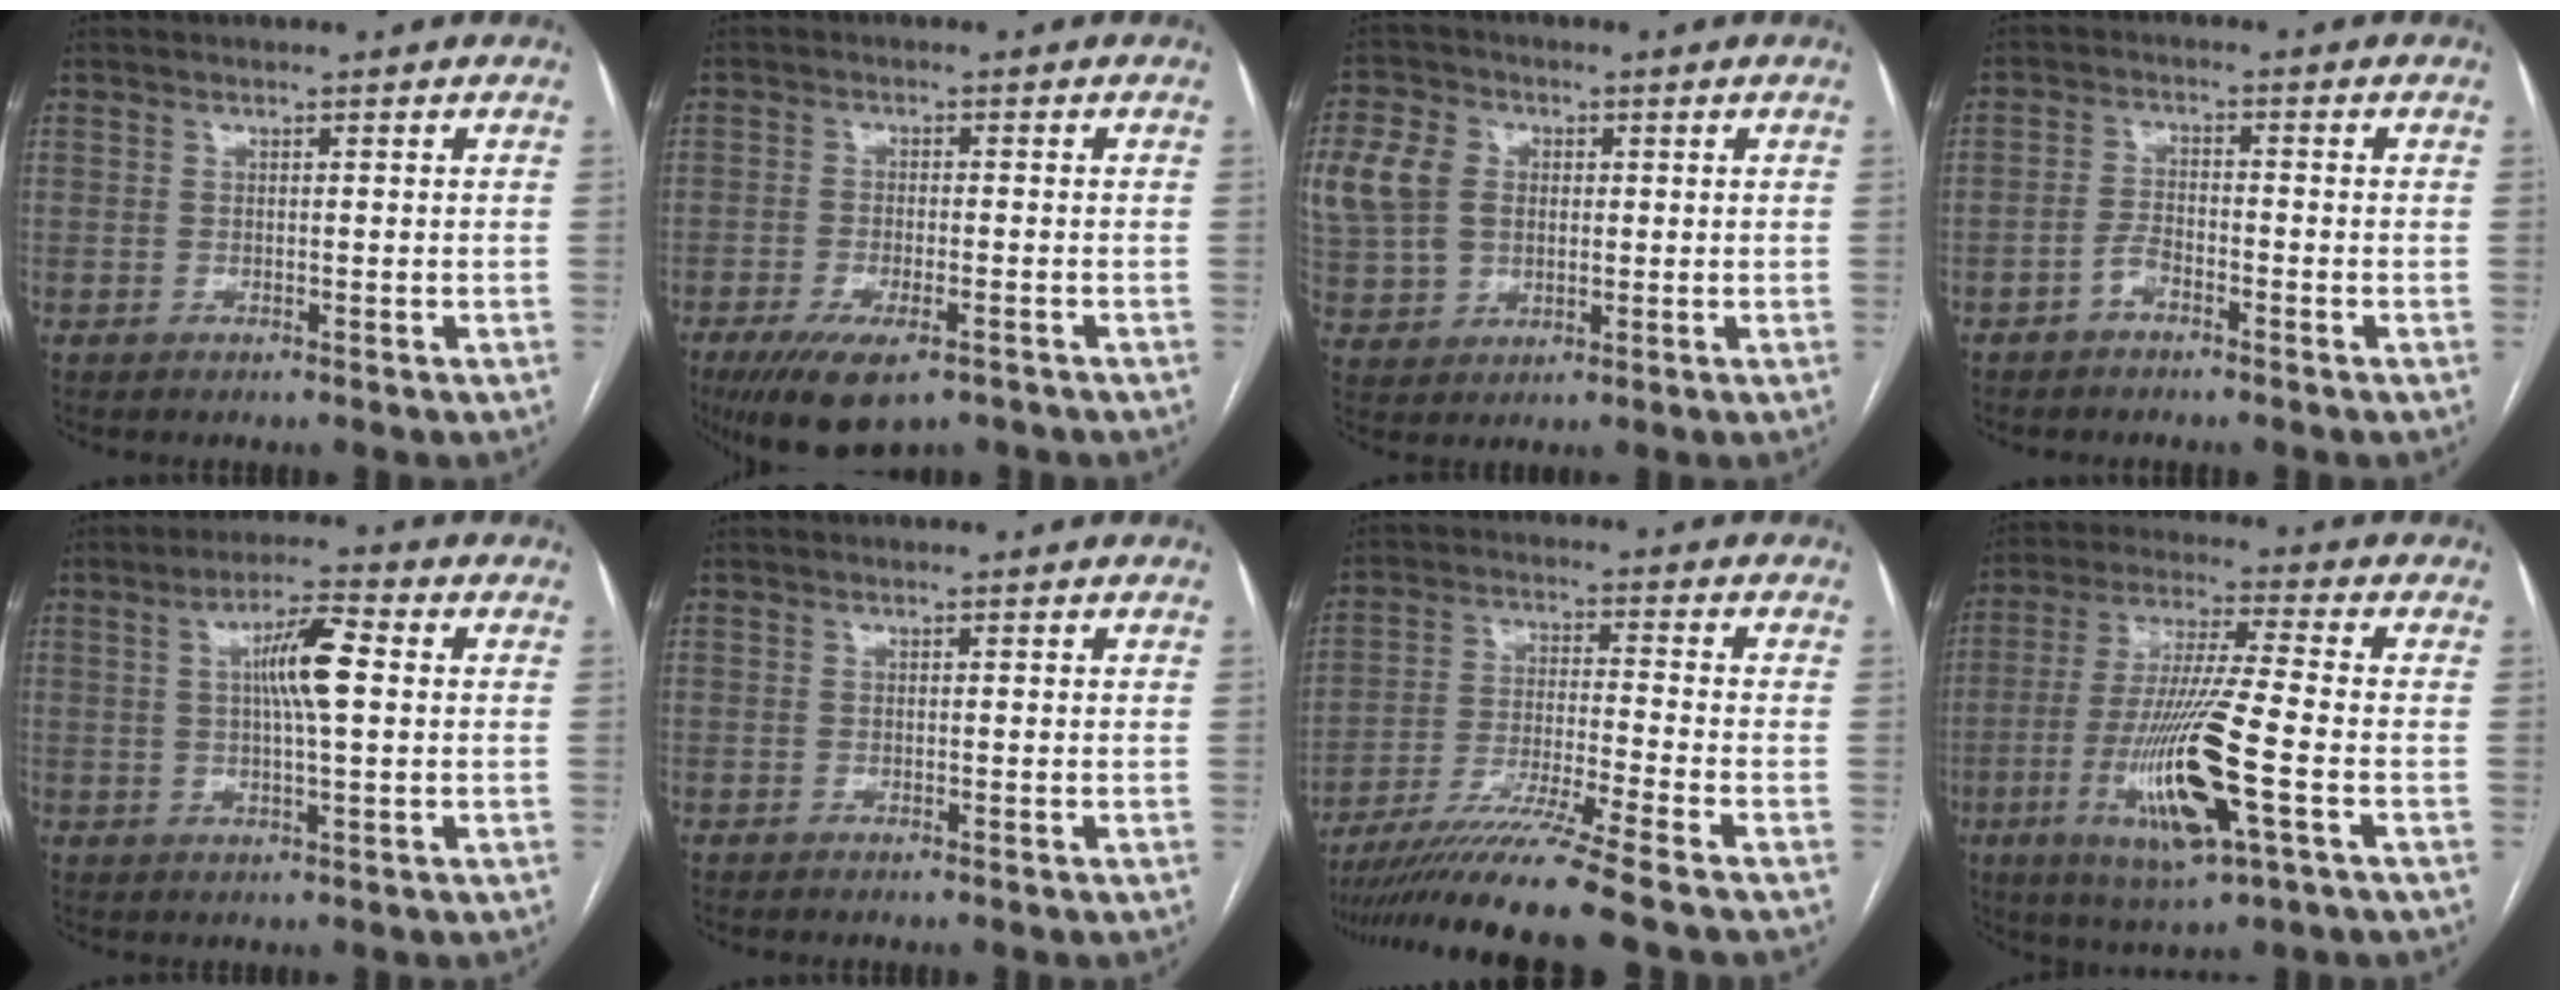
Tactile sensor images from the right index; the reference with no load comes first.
{"total": 9.6, "force": [-6.3, 3.1, 6.5], "torque": [-0.111, -0.017, -0.096]}
{"total": 14.3, "force": [2.8, 11.7, 7.7], "torque": [-0.211, 0.030, 0.062]}
{"total": 2.5, "force": [-1.7, 1.1, 1.5], "torque": [-0.028, 0.006, -0.030]}
{"total": 7.4, "force": [1.2, 0.8, 7.3], "torque": [-0.130, 0.011, 0.018]}
{"total": 0.0}
{"total": 14.9, "force": [-12.3, -2.7, 7.9], "torque": [-0.136, -0.033, -0.208]}
{"total": 16.2, "force": [-4.9, 1.0, 15.4], "torque": [-0.312, -0.023, -0.087]}